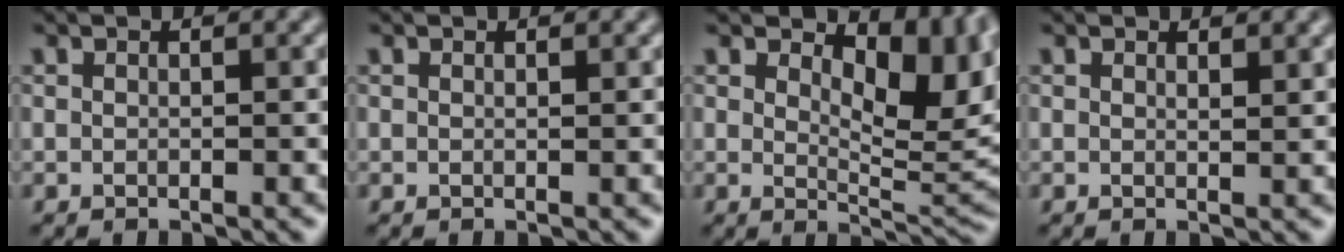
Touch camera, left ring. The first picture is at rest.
{"total": 0.0}
{"total": 8.9, "force": [3.2, 4.3, 7.1], "torque": [-0.104, -0.007, 0.049]}
{"total": 0.9, "force": [0.8, 0.1, 0.4], "torque": [-0.006, -0.001, 0.013]}